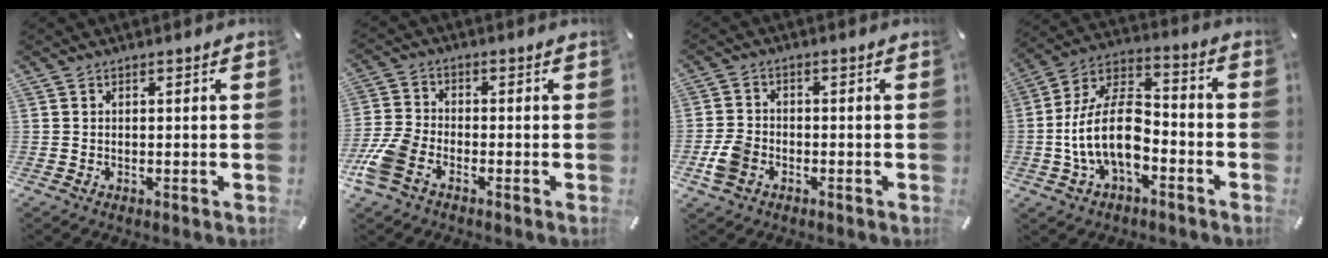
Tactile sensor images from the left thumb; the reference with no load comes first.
{"total": 8.2, "force": [-4.1, 5.1, 5.0], "torque": [-0.120, 0.008, -0.079]}
{"total": 5.5, "force": [-2.3, 4.1, 2.9], "torque": [-0.065, 0.009, -0.043]}
{"total": 16.6, "force": [-4.6, 9.7, 12.7], "torque": [-0.256, 0.025, -0.080]}